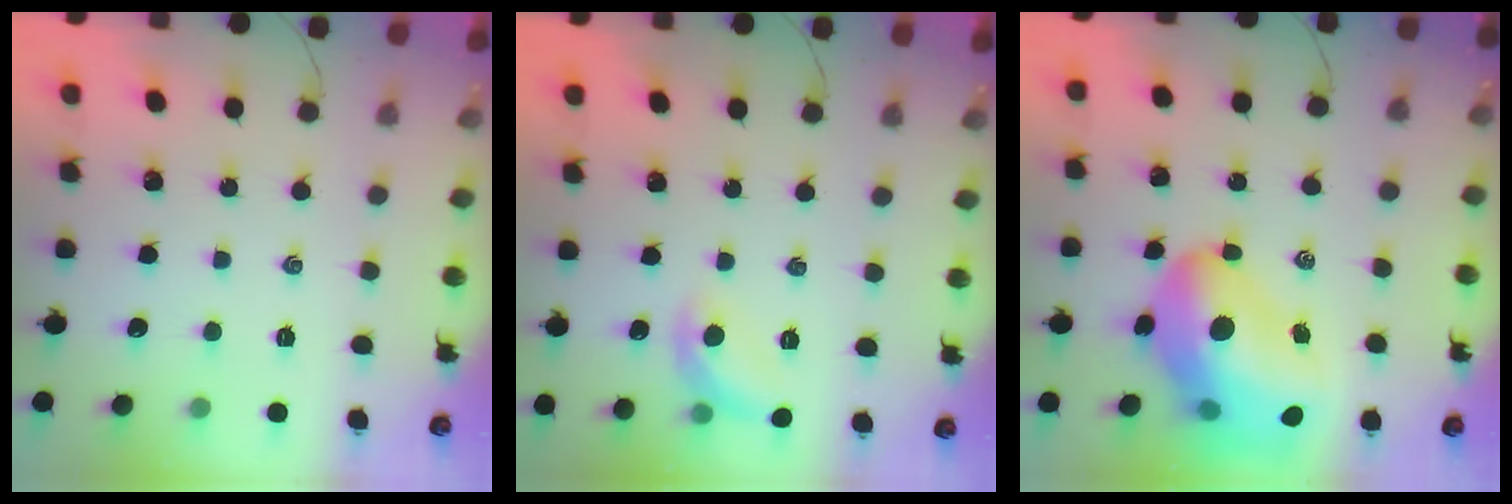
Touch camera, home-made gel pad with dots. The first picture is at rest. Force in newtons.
{"total": 8.9, "press": 8.9, "slide": 0.4}
{"total": 22.2, "press": 21.4, "slide": 5.7}